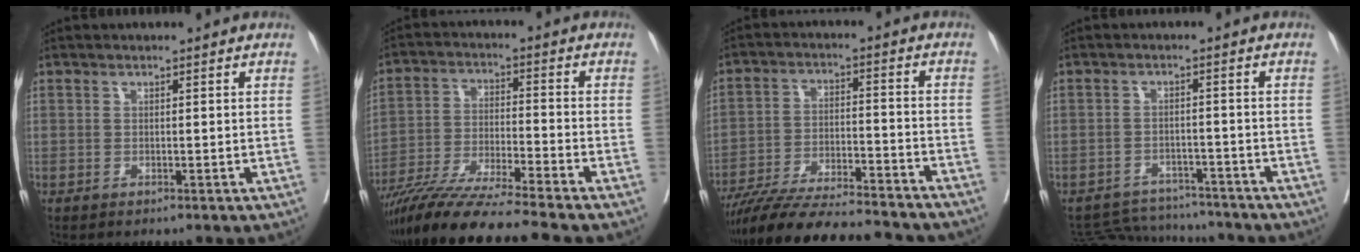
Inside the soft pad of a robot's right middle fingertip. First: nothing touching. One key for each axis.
{"total": 13.5, "fx": -11.6, "fy": -1.7, "fz": 6.6, "tx": -0.113, "ty": -0.031, "tz": -0.203}
{"total": 21.0, "fx": -18.8, "fy": 1.9, "fz": 9.0, "tx": -0.147, "ty": -0.027, "tz": -0.288}
{"total": 8.9, "fx": -8.8, "fy": 1.7, "fz": 0.2, "tx": -0.005, "ty": 0.007, "tz": -0.126}